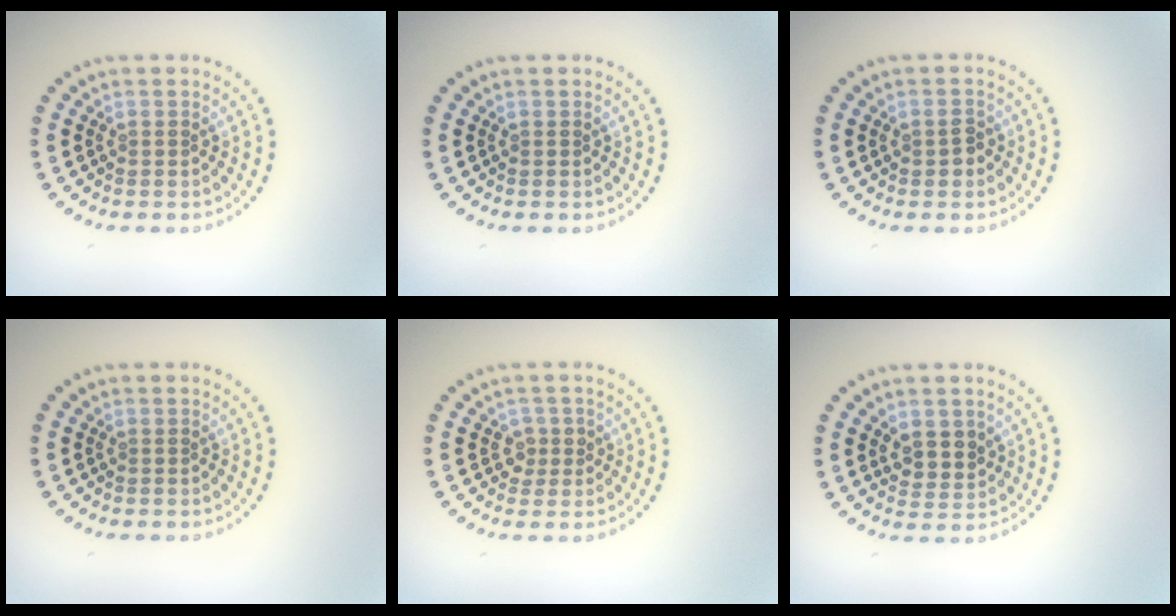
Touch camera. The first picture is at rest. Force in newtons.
{"total": 0.0}
{"total": 1.4, "press": 1.4, "slide": 0.1}
{"total": 0.0}
{"total": 1.6, "press": 1.4, "slide": 0.7}
{"total": 2.6, "press": 2.3, "slide": 1.1}